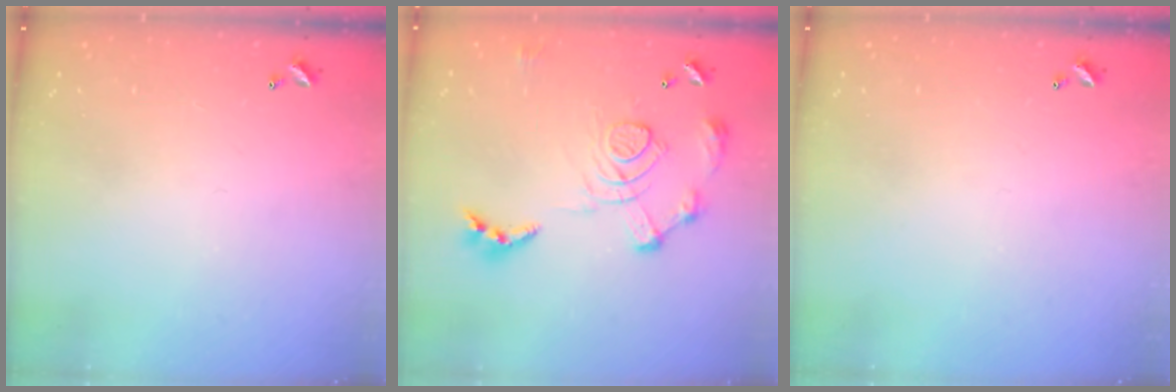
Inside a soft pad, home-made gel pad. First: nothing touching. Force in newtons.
{"total": 13.9, "press": 13.8, "slide": 1.5}
{"total": 0.0}